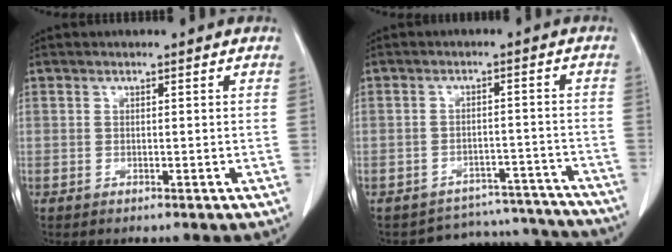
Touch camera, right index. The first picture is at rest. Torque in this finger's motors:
{"motor_torque": [-0.68, -0.52, -0.11, -0.05]}